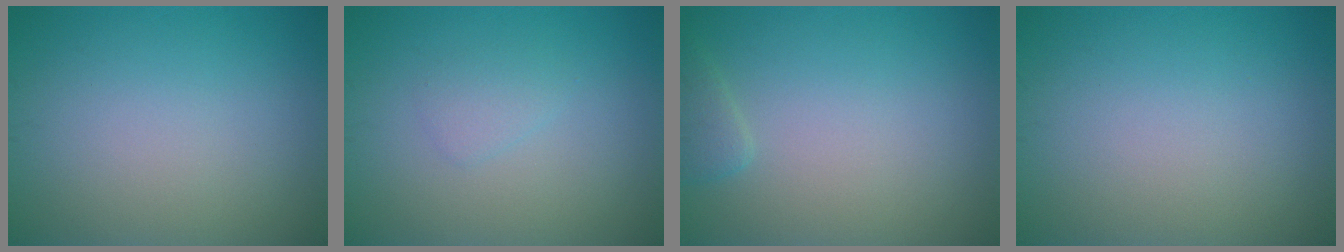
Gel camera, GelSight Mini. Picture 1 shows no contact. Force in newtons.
{"total": 1.1, "press": 1.1, "slide": 0.1}
{"total": 1.3, "press": 1.3, "slide": 0.1}
{"total": 0.0}